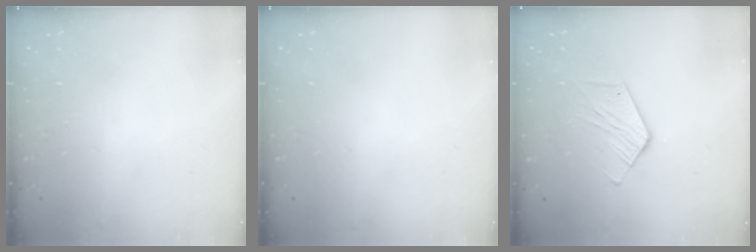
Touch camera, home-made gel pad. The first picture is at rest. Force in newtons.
{"total": 0.0}
{"total": 6.6, "press": 6.6, "slide": 0.2}